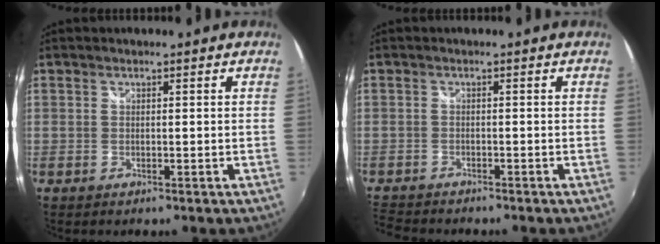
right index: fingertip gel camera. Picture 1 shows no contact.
{"total": 4.4, "force": [-4.2, 1.0, 0.7], "torque": [-0.041, -0.017, -0.086]}